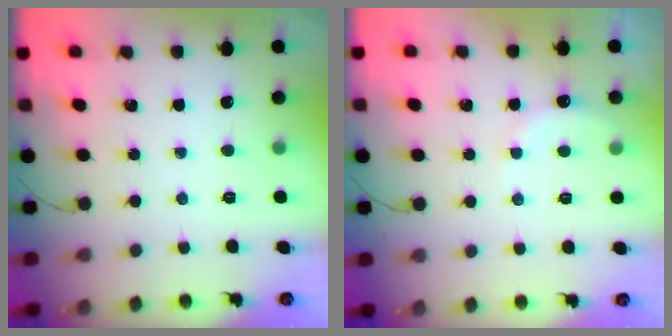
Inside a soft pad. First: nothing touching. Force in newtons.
{"total": 5.6, "press": 5.5, "slide": 1.3}